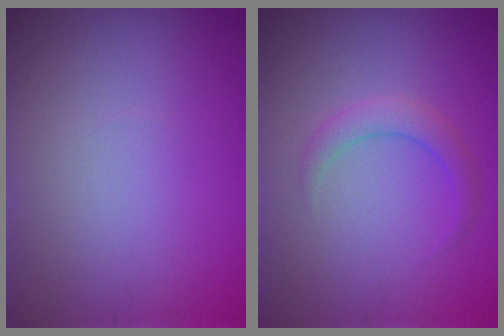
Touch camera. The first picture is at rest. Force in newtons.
{"total": 1.9, "press": 1.9, "slide": 0.1}